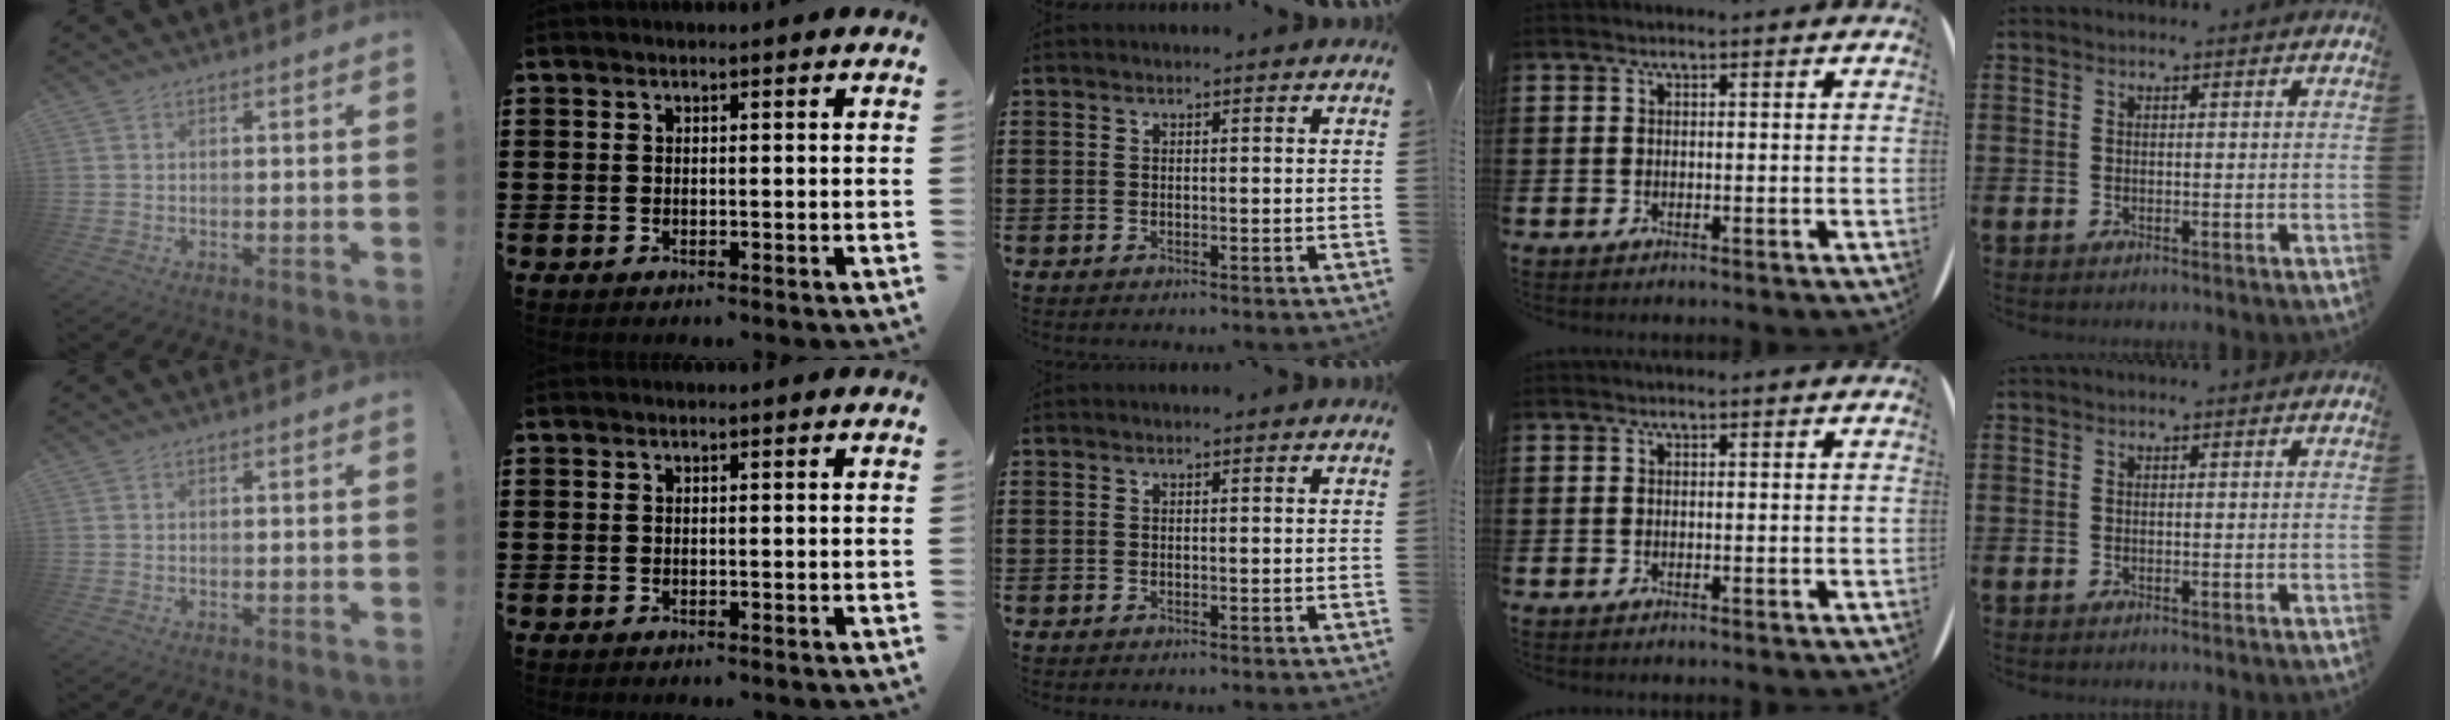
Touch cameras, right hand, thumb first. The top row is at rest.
{}